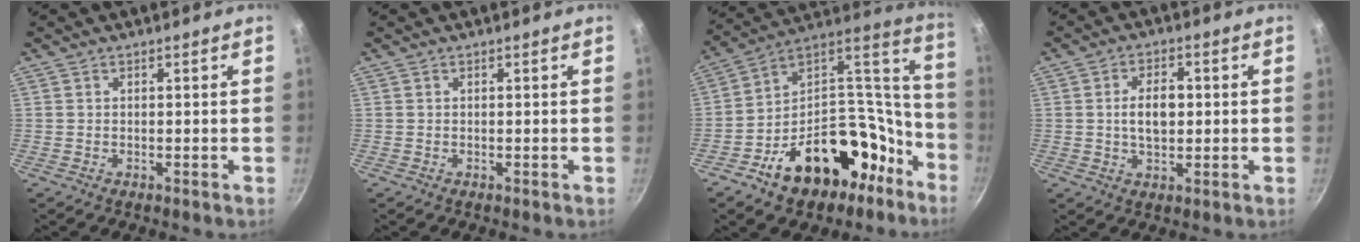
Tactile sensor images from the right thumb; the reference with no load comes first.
{"total": 0.0}
{"total": 27.1, "force": [-13.6, 17.5, 15.5], "torque": [-0.176, 0.135, -0.194]}
{"total": 6.7, "force": [0.4, 4.0, 5.4], "torque": [-0.076, 0.007, 0.004]}